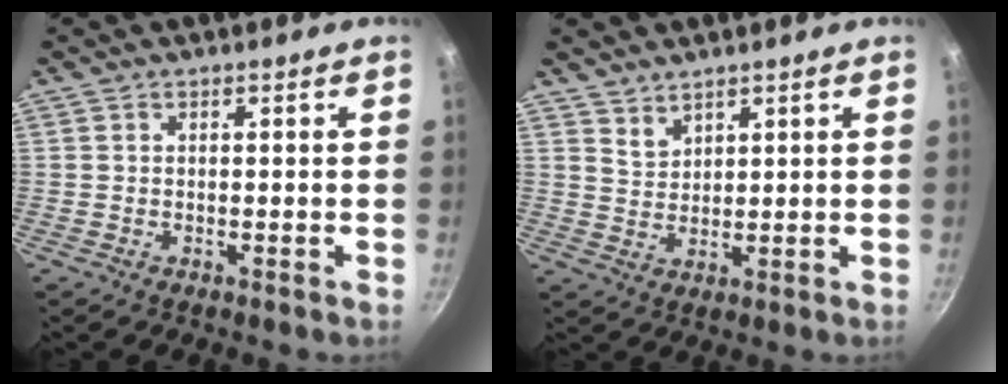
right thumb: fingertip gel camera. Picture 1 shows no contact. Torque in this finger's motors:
{"motor_torque": [0.10, 0.00, 0.48, 0.33, 0.02]}